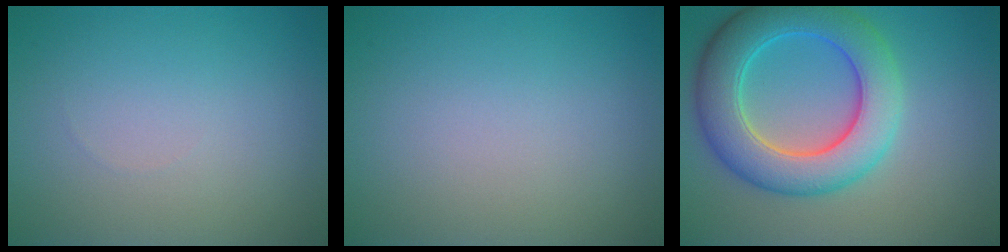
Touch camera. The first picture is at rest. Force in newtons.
{"total": 0.0}
{"total": 8.3, "press": 8.3, "slide": 0.5}